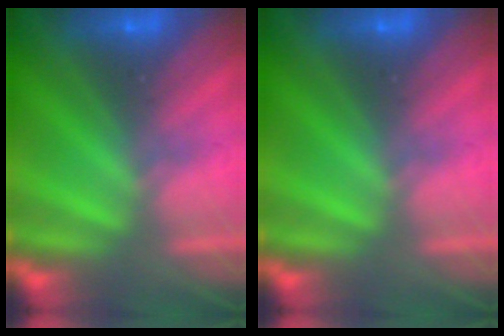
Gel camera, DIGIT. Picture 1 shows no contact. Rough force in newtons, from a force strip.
{"total": 0.0}